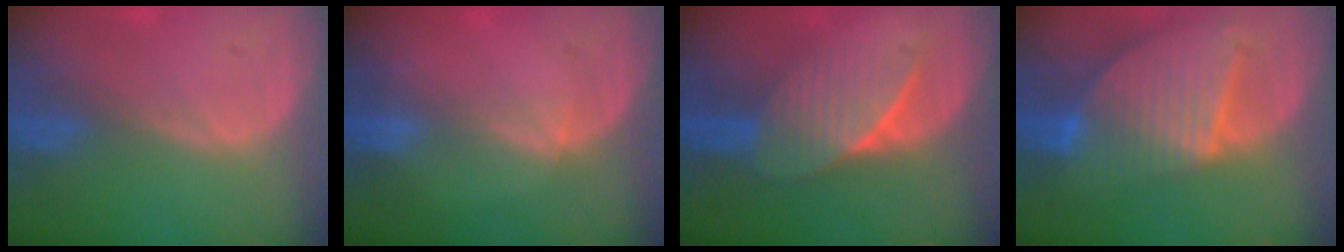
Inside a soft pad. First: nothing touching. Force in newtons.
{"total": 1.7, "press": 1.3, "slide": 1.1}
{"total": 7.4, "press": 6.6, "slide": 3.2}
{"total": 9.6, "press": 8.3, "slide": 4.8}